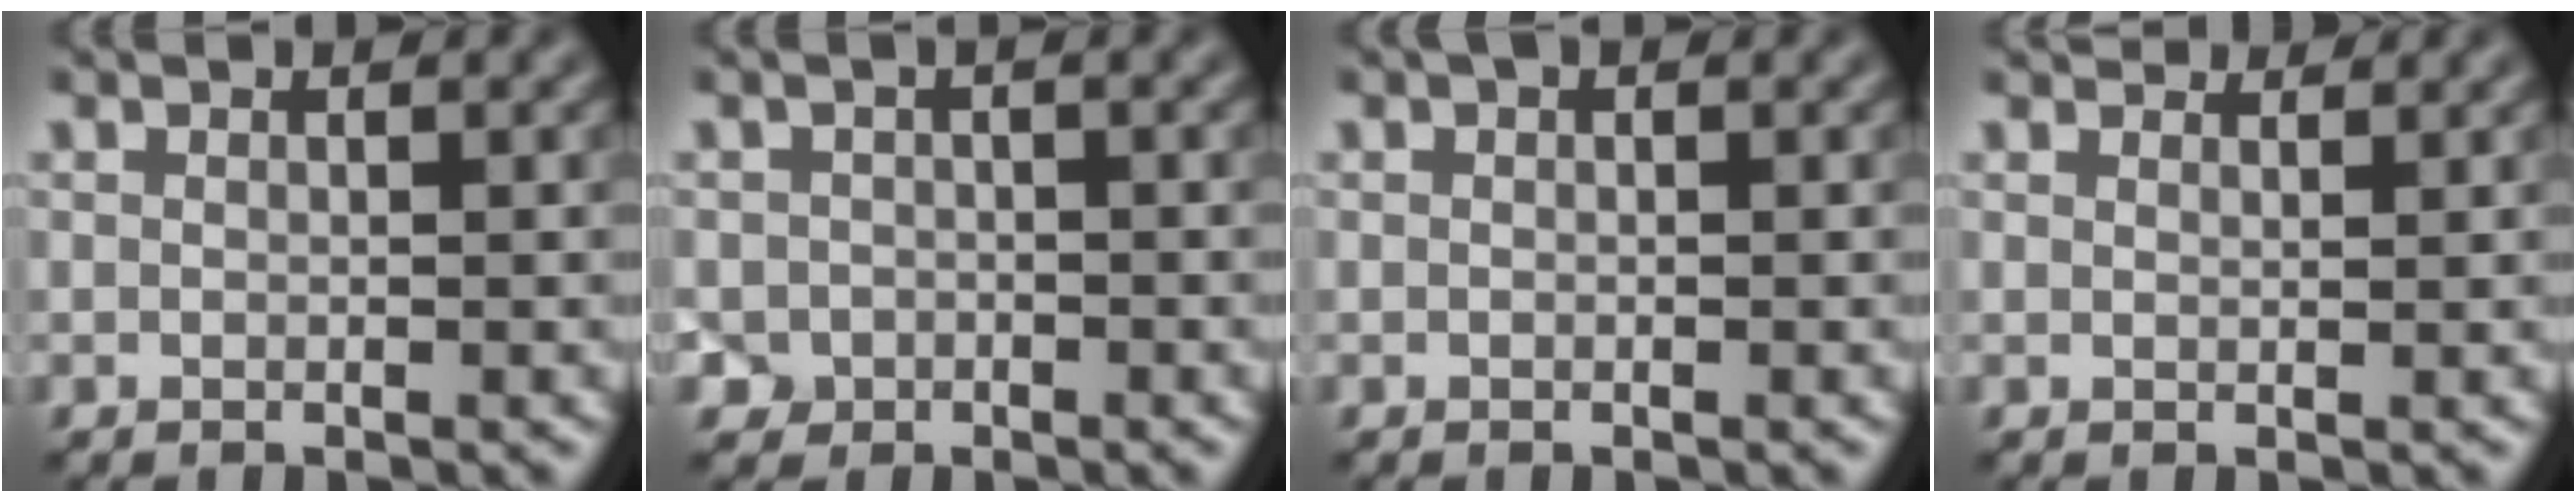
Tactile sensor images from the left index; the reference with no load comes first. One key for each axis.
{"total": 1.7, "fx": -0.9, "fy": 1.5, "fz": 0.2, "tx": 0.003, "ty": -0.002, "tz": -0.014}
{"total": 0.6, "fx": 0.3, "fy": 0.3, "fz": 0.4, "tx": -0.012, "ty": 0.002, "tz": 0.003}
{"total": 3.5, "fx": 3.1, "fy": 1.0, "fz": 1.2, "tx": -0.021, "ty": 0.000, "tz": 0.032}